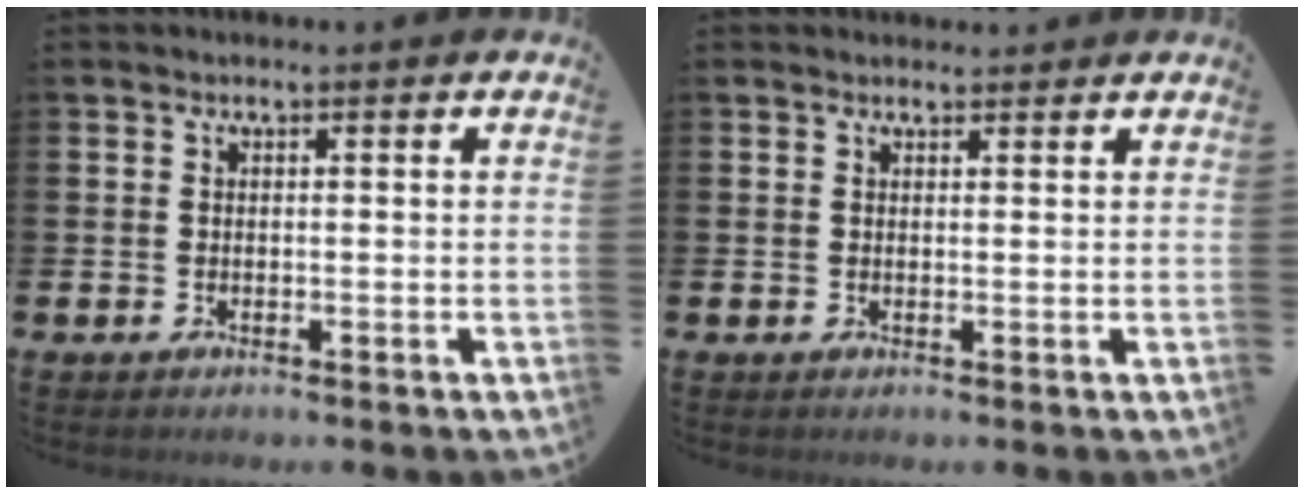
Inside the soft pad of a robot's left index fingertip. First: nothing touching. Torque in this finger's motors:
{"motor_torque": [0.53, -0.91, 0.01, 0.00]}